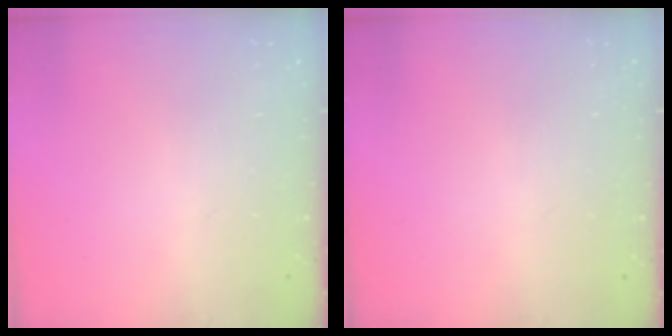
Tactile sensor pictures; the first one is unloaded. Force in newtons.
{"total": 0.0}